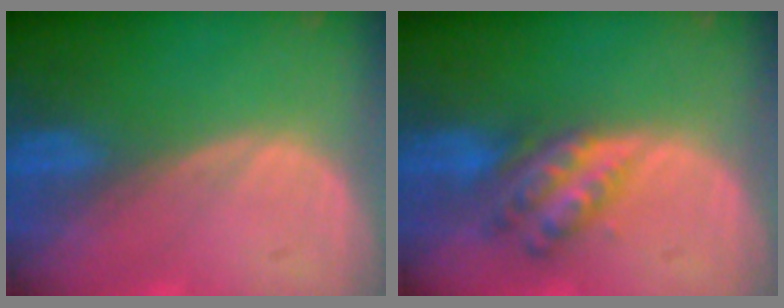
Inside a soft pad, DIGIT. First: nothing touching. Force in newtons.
{"total": 6.1, "press": 5.4, "slide": 3.0}